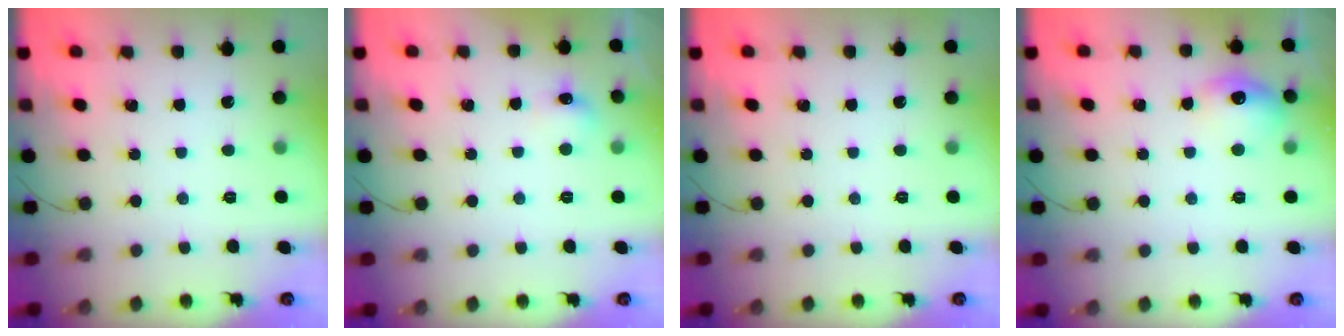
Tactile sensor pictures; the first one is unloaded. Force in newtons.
{"total": 5.7, "press": 5.6, "slide": 1.4}
{"total": 0.0}
{"total": 10.5, "press": 10.5, "slide": 0.7}